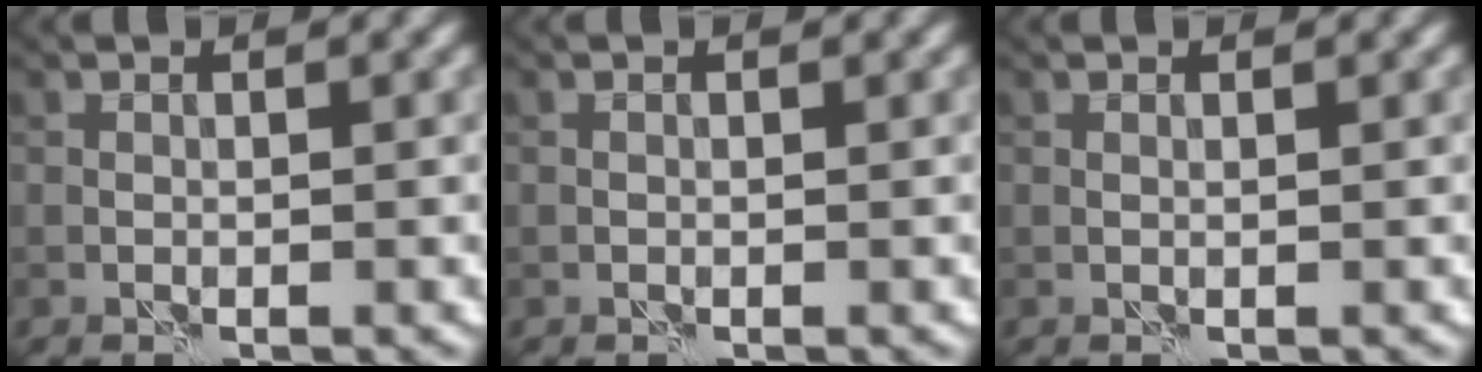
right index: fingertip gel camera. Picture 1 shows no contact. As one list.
[{"total": 0.0}, {"total": 0.0}]